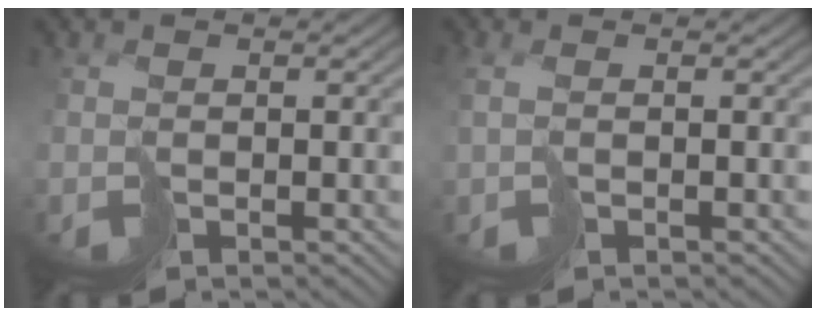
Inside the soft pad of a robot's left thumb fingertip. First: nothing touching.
{"total": 2.4, "force": [-0.4, 1.1, 2.0], "torque": [-0.050, 0.001, -0.004]}